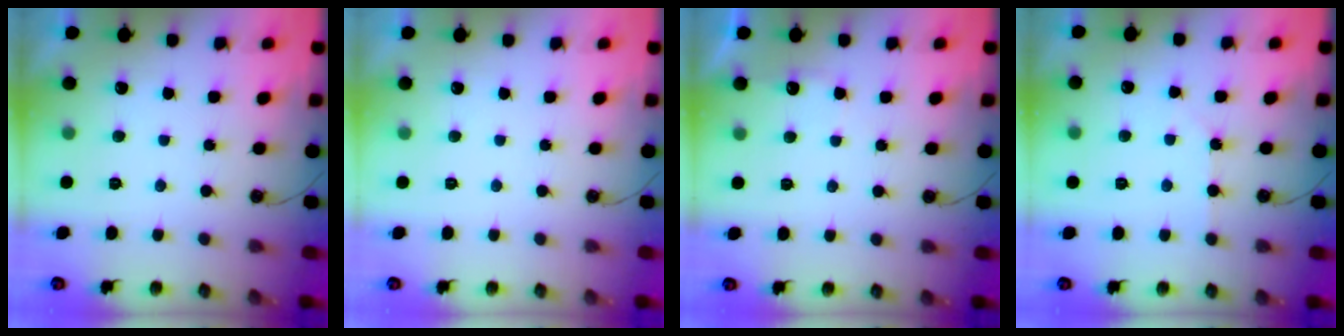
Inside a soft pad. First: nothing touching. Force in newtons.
{"total": 0.0}
{"total": 3.1, "press": 3.1, "slide": 0.4}
{"total": 4.4, "press": 4.4, "slide": 0.6}